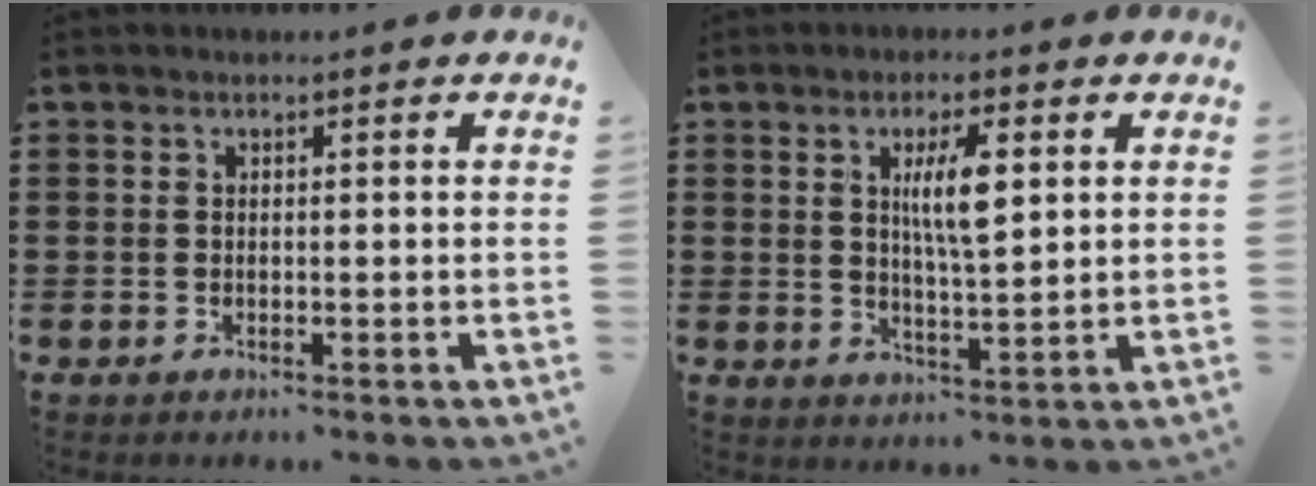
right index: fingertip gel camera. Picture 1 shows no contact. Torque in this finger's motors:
{"motor_torque": [0.77, -0.49, 0.44, 0.09]}